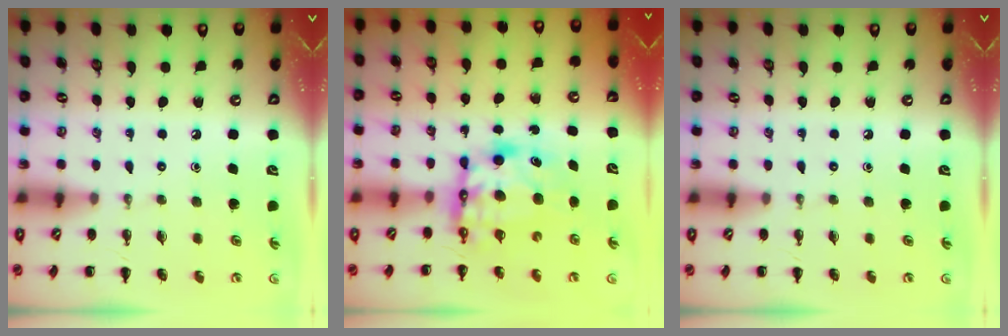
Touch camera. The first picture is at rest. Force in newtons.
{"total": 7.6, "press": 7.4, "slide": 1.8}
{"total": 0.0}